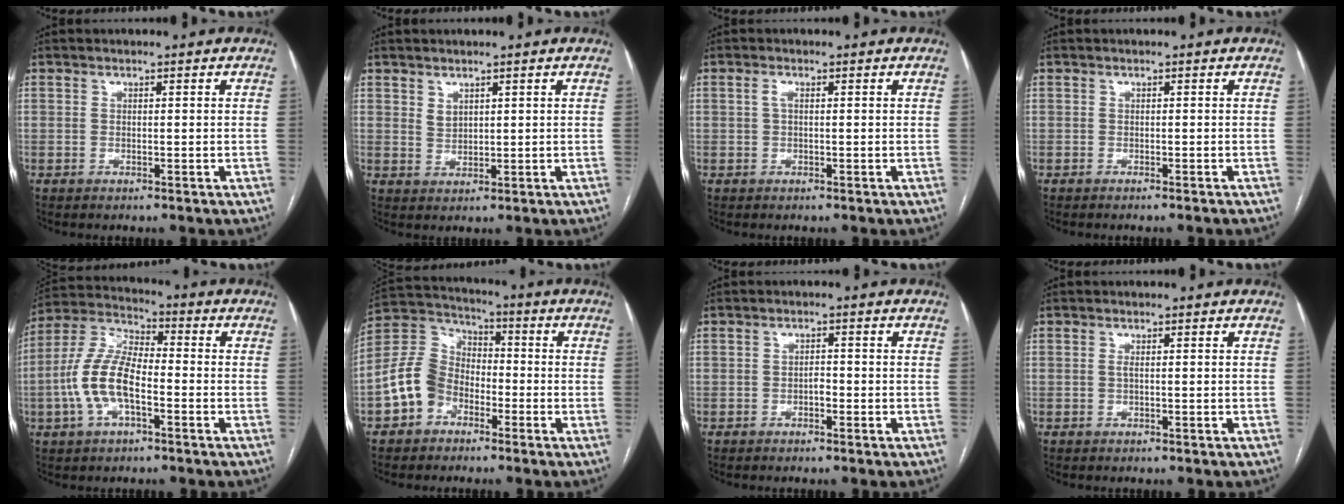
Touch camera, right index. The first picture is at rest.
{"total": 1.8, "force": [1.2, 1.0, 0.9], "torque": [-0.017, -0.002, 0.029]}
{"total": 1.1, "force": [0.1, 0.4, 1.0], "torque": [-0.022, 0.002, 0.000]}
{"total": 1.5, "force": [-1.3, -0.3, 0.7], "torque": [-0.009, 0.003, -0.016]}
{"total": 11.3, "force": [-2.9, 4.5, 9.9], "torque": [-0.226, 0.016, -0.059]}
{"total": 9.4, "force": [-3.9, 7.3, 4.5], "torque": [-0.112, 0.031, -0.077]}
{"total": 1.3, "force": [-0.6, 0.6, 1.0], "torque": [-0.015, 0.004, -0.011]}
{"total": 0.5, "force": [-0.1, -0.1, 0.5], "torque": [-0.012, 0.000, -0.002]}